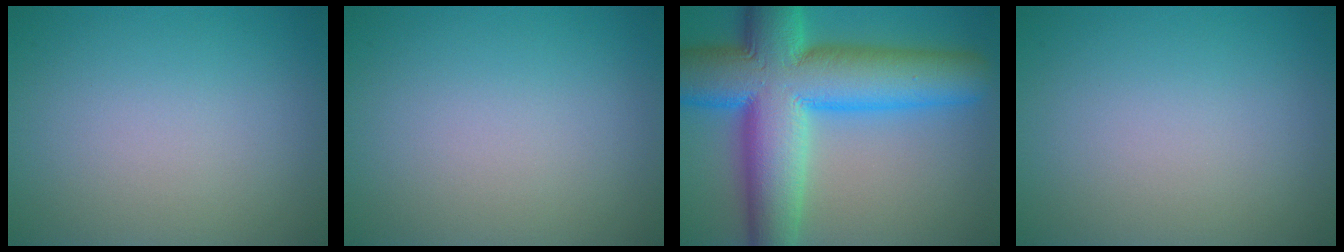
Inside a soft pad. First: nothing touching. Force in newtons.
{"total": 0.0}
{"total": 15.3, "press": 15.3, "slide": 0.3}
{"total": 0.0}